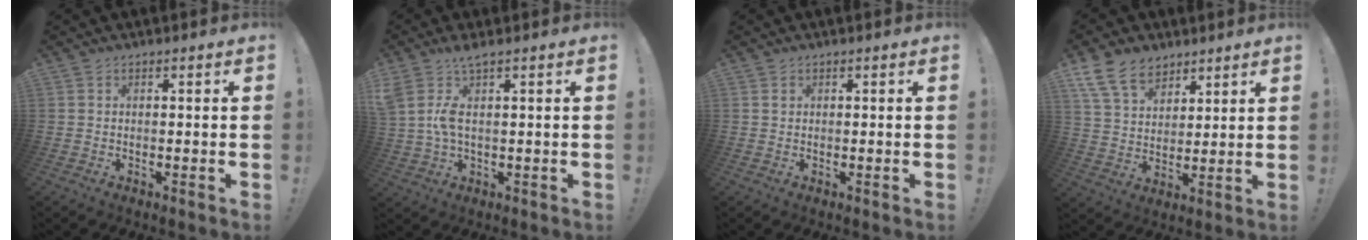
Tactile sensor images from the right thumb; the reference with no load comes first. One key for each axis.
{"total": 6.3, "fx": 1.9, "fy": 1.8, "fz": 5.8, "tx": -0.104, "ty": -0.012, "tz": 0.035}
{"total": 0.5, "fx": 0.2, "fy": 0.5, "fz": 0.1, "tx": 0.007, "ty": -0.002, "tz": 0.003}
{"total": 12.8, "fx": 8.7, "fy": 8.1, "fz": 5.0, "tx": -0.092, "ty": -0.050, "tz": 0.168}